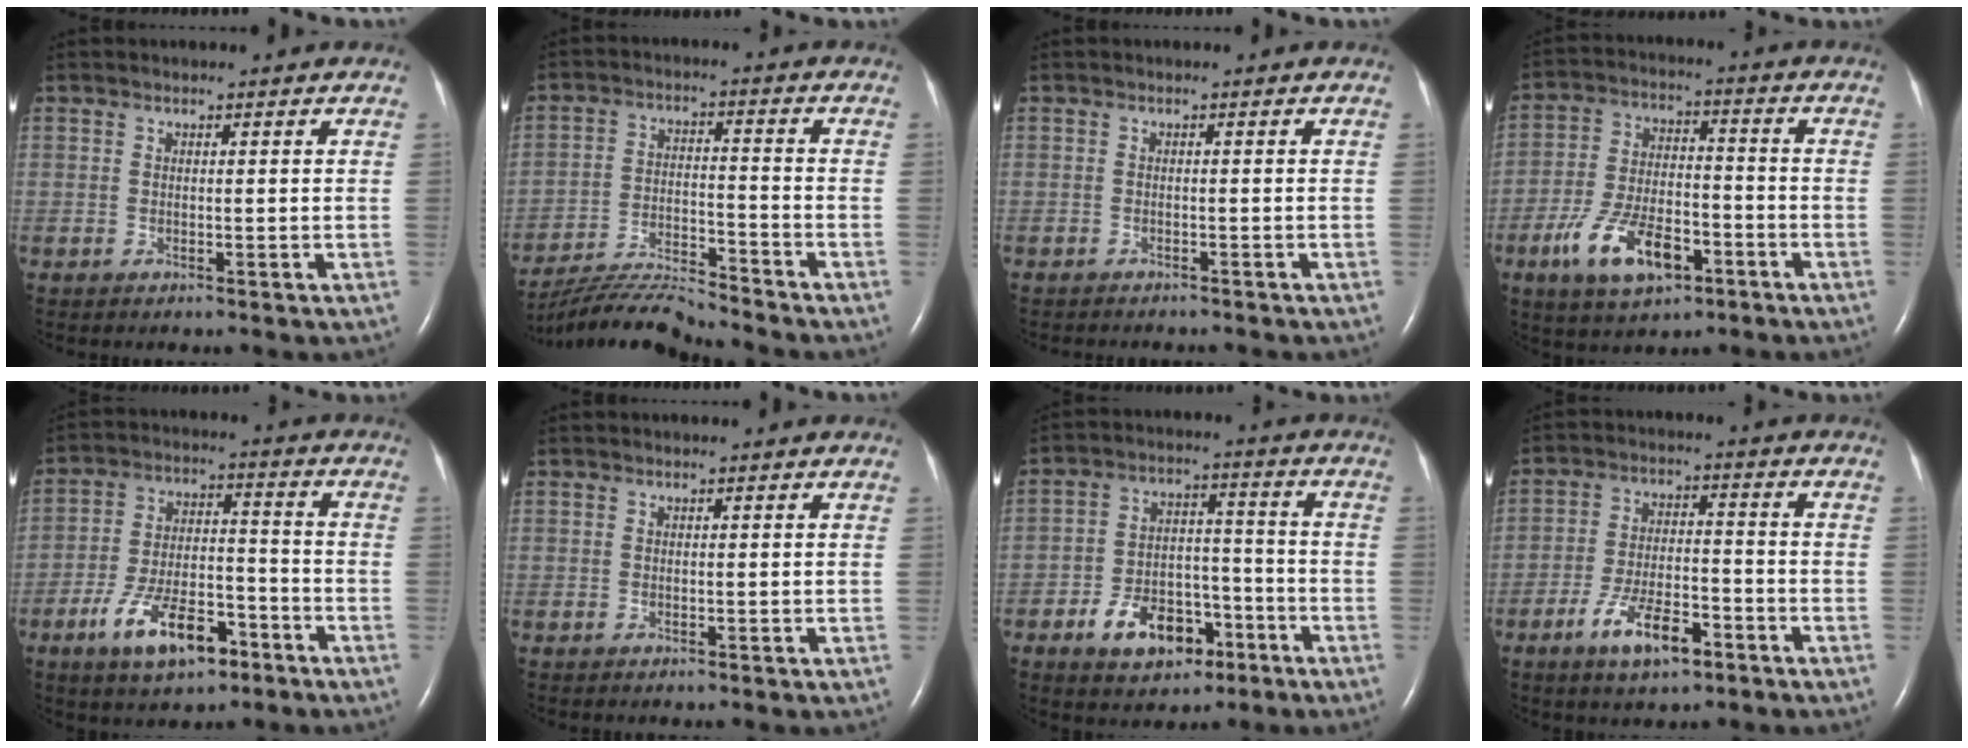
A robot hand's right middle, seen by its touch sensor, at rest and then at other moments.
{"total": 10.4, "force": [-10.2, -1.1, 1.6], "torque": [-0.032, -0.001, -0.187]}
{"total": 4.7, "force": [-4.3, 1.0, 1.6], "torque": [-0.021, -0.005, -0.054]}
{"total": 11.4, "force": [-5.7, 5.1, 8.5], "torque": [-0.175, 0.003, -0.097]}
{"total": 11.3, "force": [-6.5, 4.6, 8.0], "torque": [-0.148, 0.009, -0.110]}
{"total": 0.0}
{"total": 9.9, "force": [-5.3, 5.9, 5.9], "torque": [-0.100, 0.022, -0.082]}
{"total": 8.5, "force": [-5.0, 2.8, 6.3], "torque": [-0.118, 0.000, -0.086]}